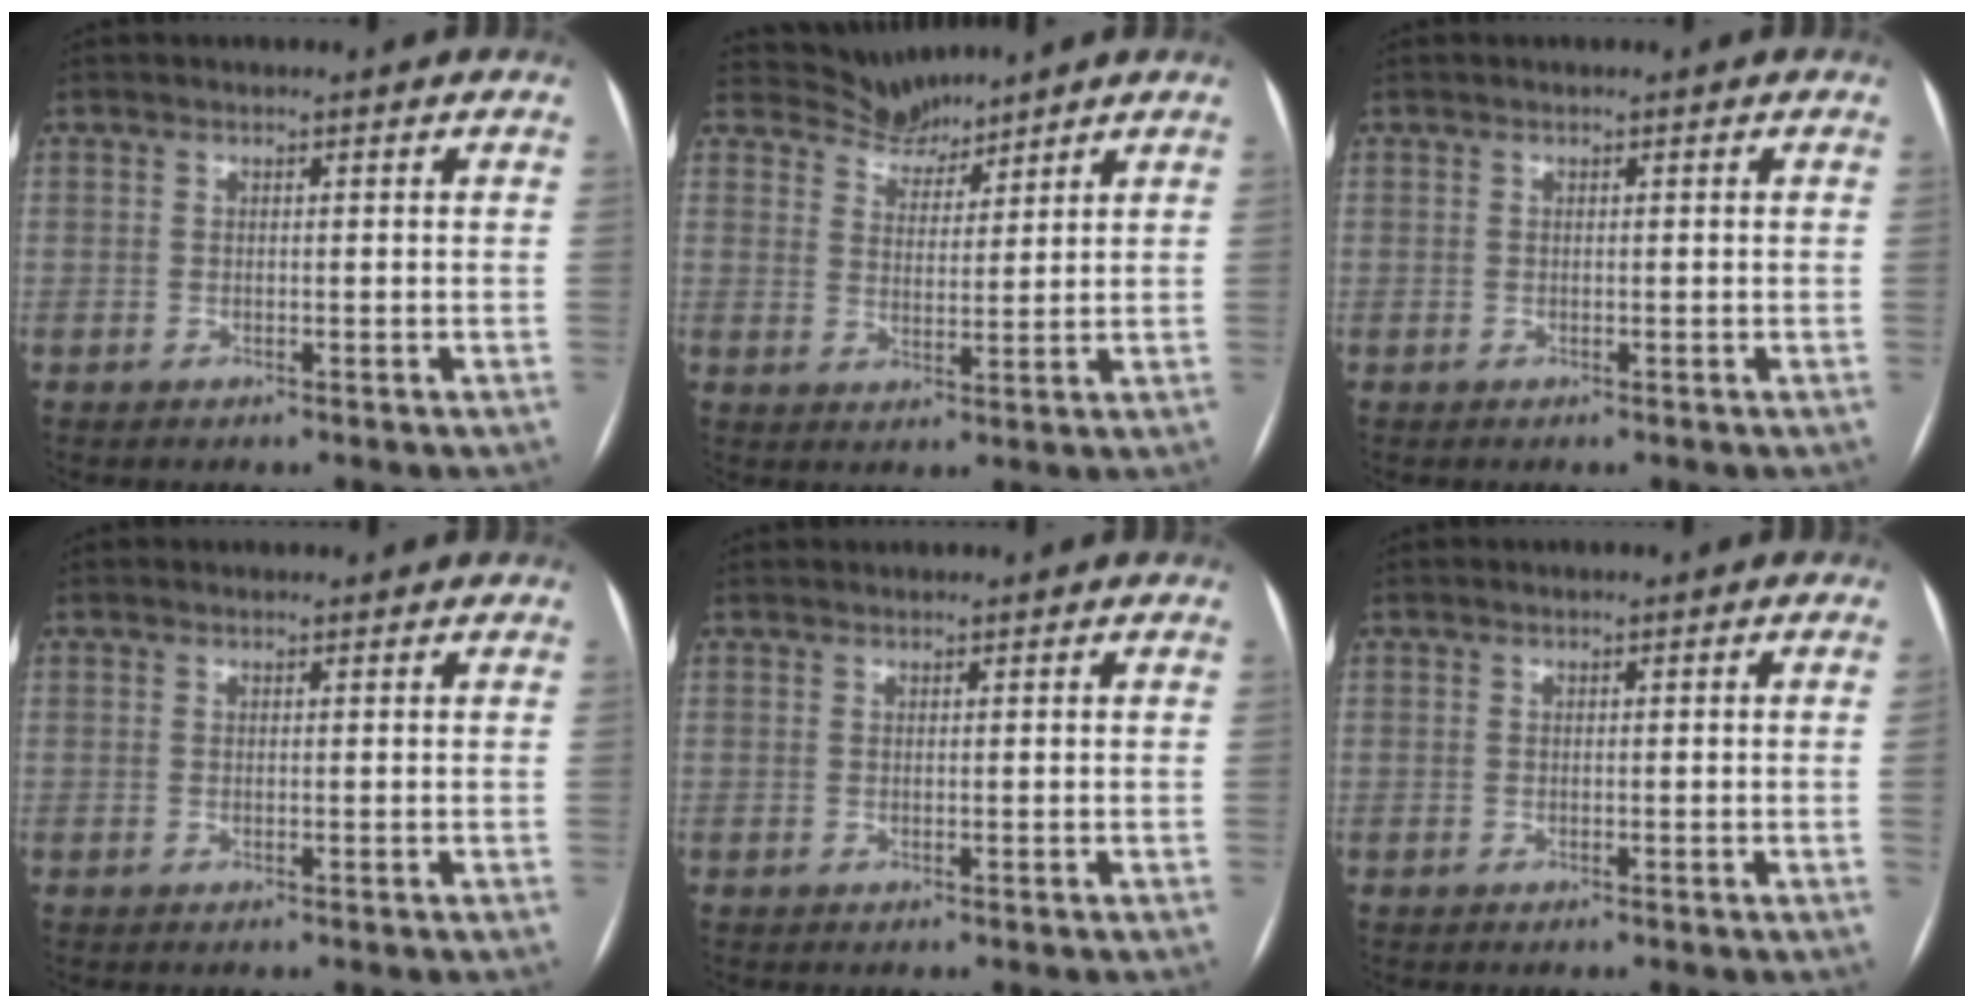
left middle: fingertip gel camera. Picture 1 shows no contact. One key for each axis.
{"total": 4.9, "fx": 4.8, "fy": 0.9, "fz": -0.8, "tx": 0.012, "ty": 0.006, "tz": 0.091}
{"total": 0.0}
{"total": 1.0, "fx": 0.9, "fy": 0.3, "fz": 0.1, "tx": -0.008, "ty": 0.011, "tz": 0.015}
{"total": 1.2, "fx": 1.2, "fy": 0.1, "fz": 0.1, "tx": -0.004, "ty": 0.022, "tz": 0.024}
{"total": 0.9, "fx": -0.1, "fy": -0.4, "fz": 0.8, "tx": -0.005, "ty": 0.001, "tz": -0.004}